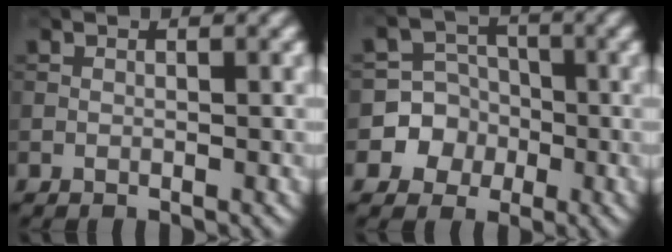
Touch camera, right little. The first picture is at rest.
{"total": 6.3, "force": [-2.1, 5.9, 0.5], "torque": [0.014, 0.009, -0.057]}